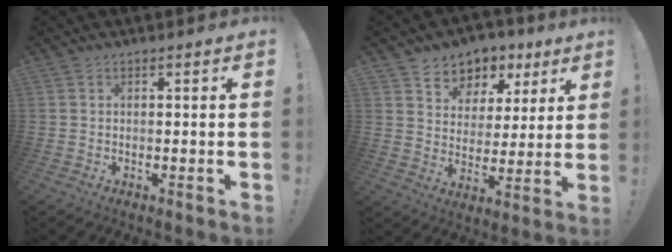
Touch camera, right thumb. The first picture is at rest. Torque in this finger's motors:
{"motor_torque": [0.05, 0.06, -0.07, 0.27, 0.02]}